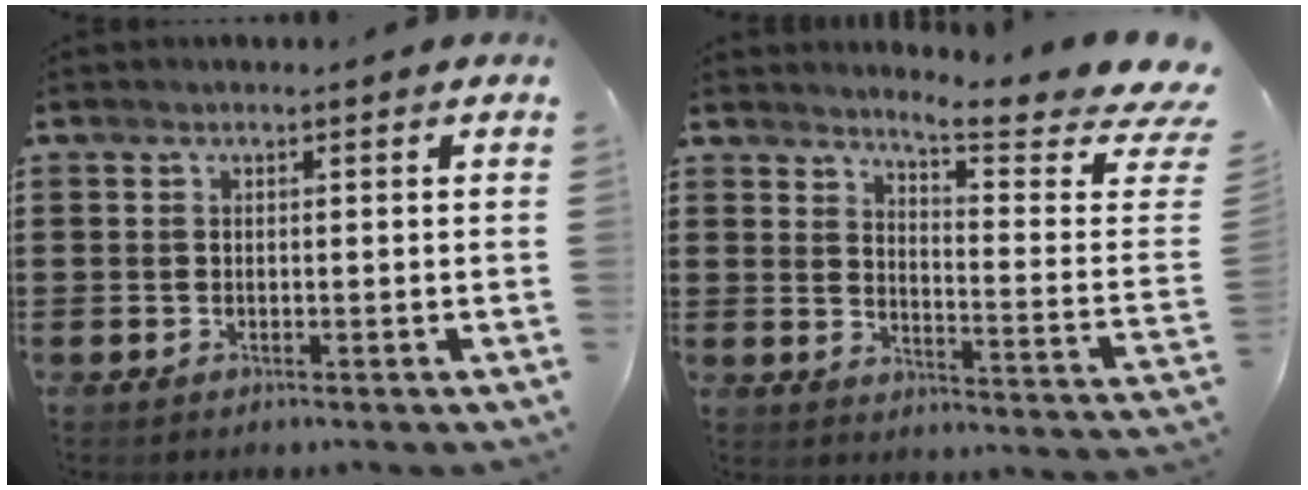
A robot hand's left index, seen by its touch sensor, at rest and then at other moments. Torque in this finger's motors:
{"motor_torque": [0.65, -1.49, 0.07, 0.05]}